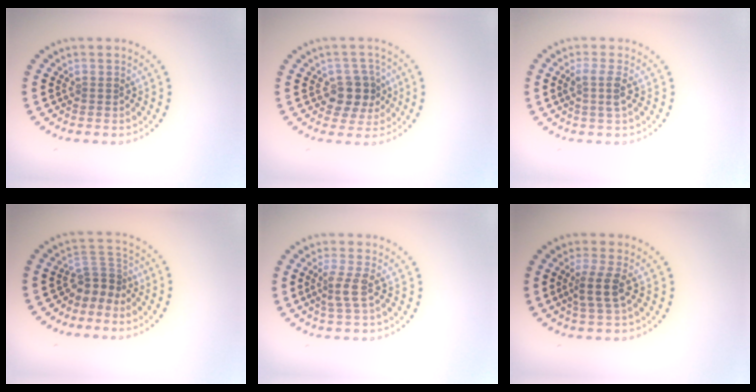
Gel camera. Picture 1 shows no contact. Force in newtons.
{"total": 3.6, "press": 3.3, "slide": 1.3}
{"total": 1.9, "press": 1.5, "slide": 1.2}
{"total": 2.8, "press": 1.7, "slide": 2.2}
{"total": 2.4, "press": 1.8, "slide": 1.6}
{"total": 2.5, "press": 2.0, "slide": 1.5}